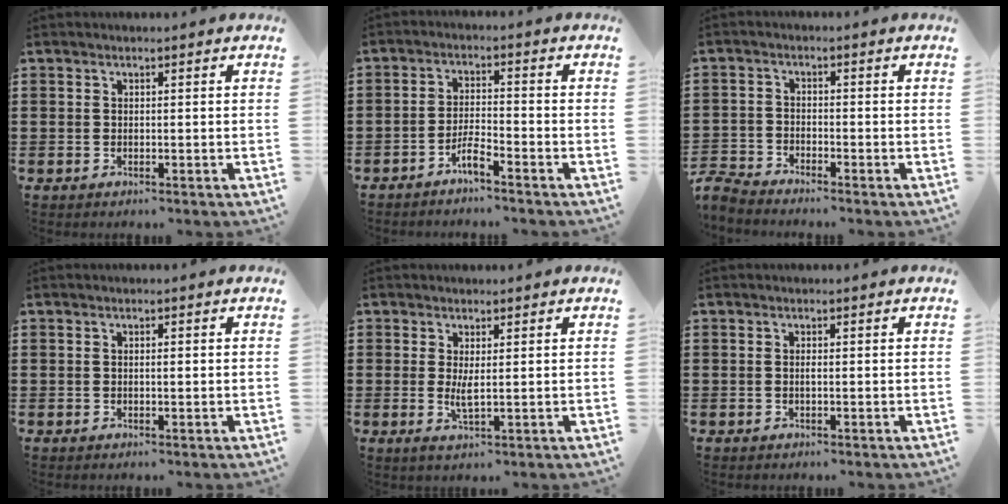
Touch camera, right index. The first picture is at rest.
{"total": 3.4, "force": [-2.8, 0.2, 1.9], "torque": [-0.051, 0.001, -0.059]}
{"total": 3.1, "force": [-3.1, 0.2, 0.0], "torque": [-0.020, -0.004, -0.070]}
{"total": 0.9, "force": [0.1, 0.3, 0.9], "torque": [-0.017, 0.000, 0.001]}
{"total": 2.6, "force": [0.4, 0.3, 2.5], "torque": [-0.042, -0.010, 0.006]}
{"total": 0.6, "force": [-0.2, -0.1, 0.6], "torque": [-0.012, -0.006, -0.003]}